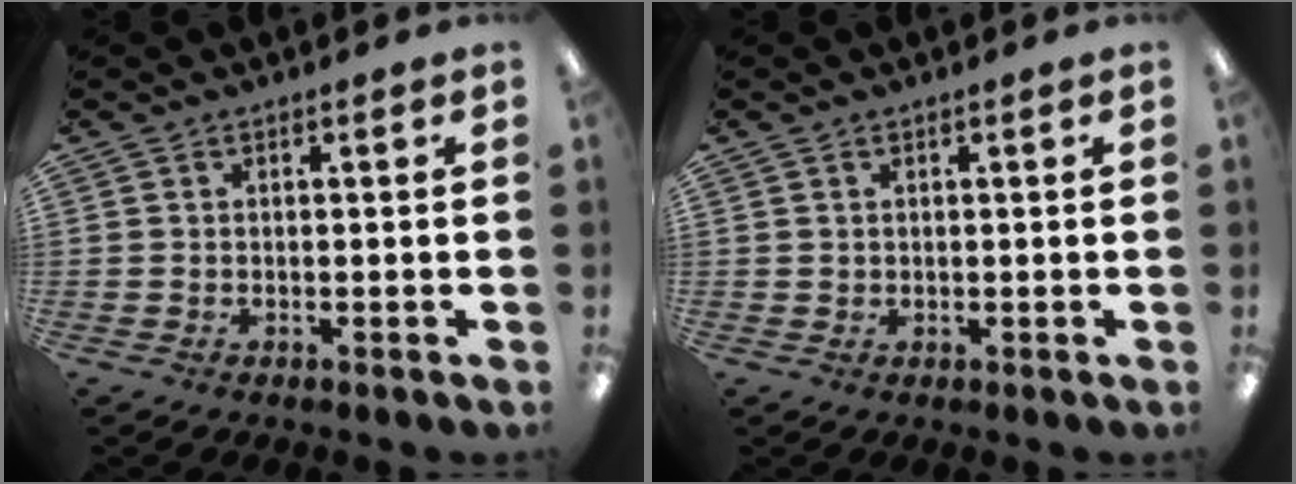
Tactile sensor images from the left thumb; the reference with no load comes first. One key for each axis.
{"total": 0.7, "fx": 0.4, "fy": 0.5, "fz": 0.1, "tx": -0.003, "ty": 0.002, "tz": 0.008}